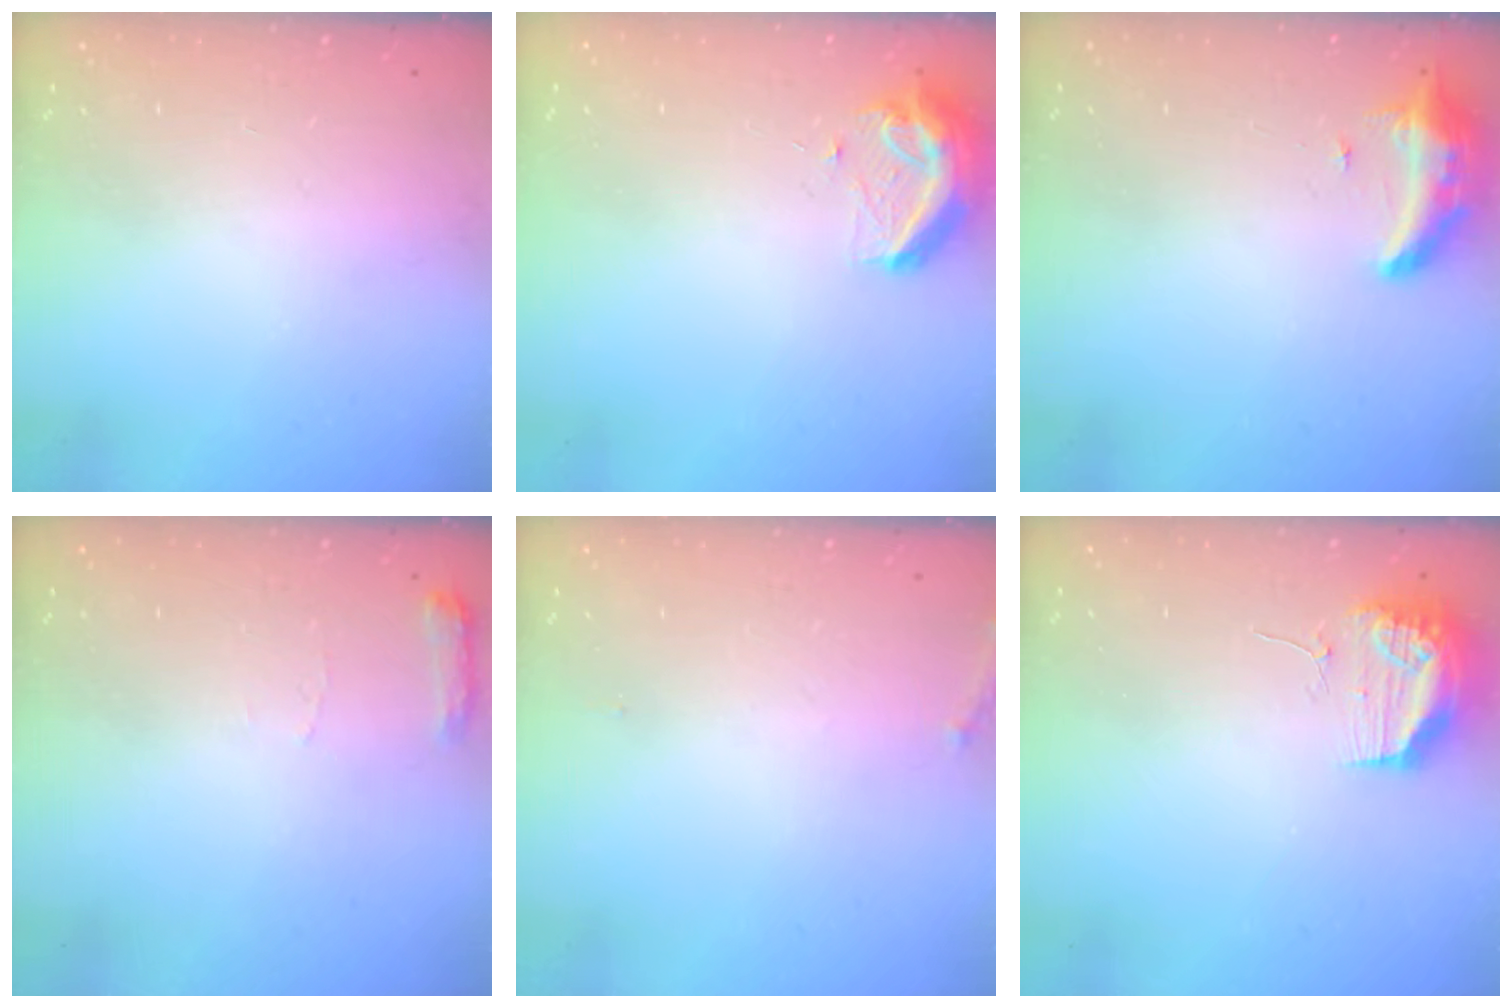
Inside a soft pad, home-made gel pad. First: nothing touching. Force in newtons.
{"total": 9.2, "press": 9.2, "slide": 0.3}
{"total": 8.2, "press": 8.1, "slide": 1.6}
{"total": 5.6, "press": 5.6, "slide": 0.7}
{"total": 5.2, "press": 4.9, "slide": 1.8}
{"total": 13.8, "press": 11.9, "slide": 6.9}